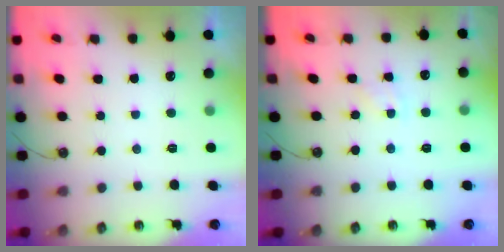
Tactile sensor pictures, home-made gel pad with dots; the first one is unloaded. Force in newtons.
{"total": 2.2, "press": 2.1, "slide": 0.3}